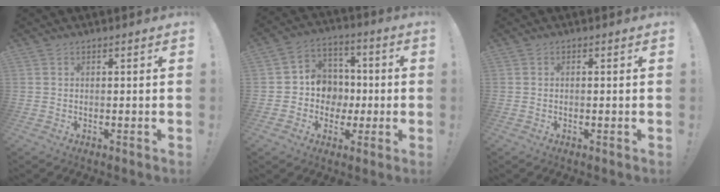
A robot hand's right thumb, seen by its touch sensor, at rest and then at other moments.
{"total": 10.9, "force": [-1.6, 10.4, 3.2], "torque": [-0.036, 0.012, -0.018]}
{"total": 0.0}